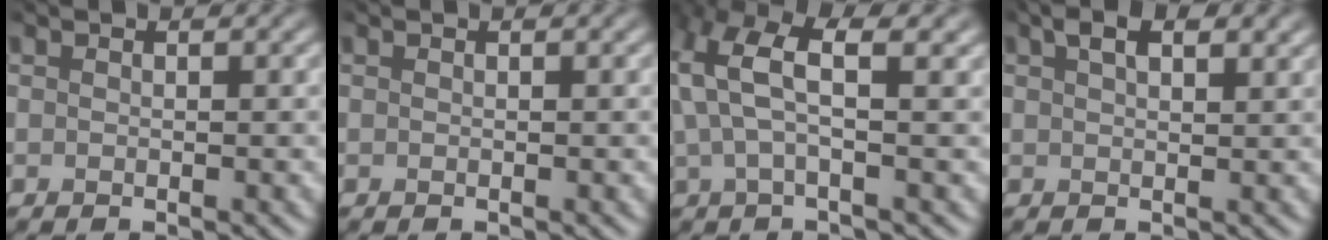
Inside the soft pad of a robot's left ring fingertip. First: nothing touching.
{"total": 0.0}
{"total": 6.1, "force": [2.6, 2.1, 5.1], "torque": [-0.115, 0.018, 0.046]}
{"total": 3.2, "force": [1.8, 1.3, 2.3], "torque": [-0.040, 0.008, 0.030]}